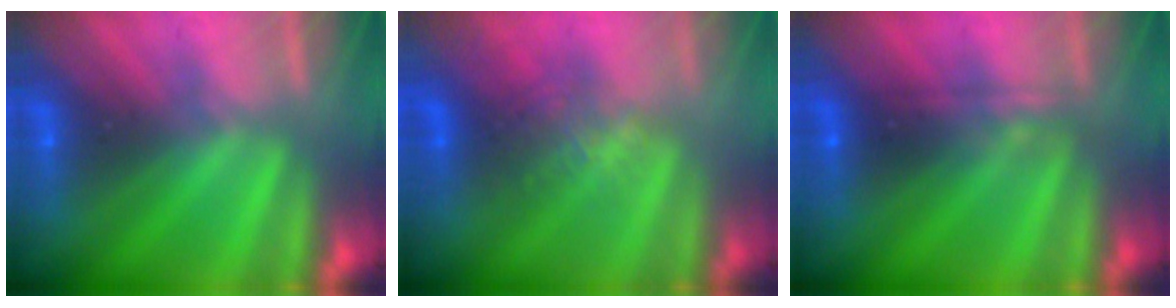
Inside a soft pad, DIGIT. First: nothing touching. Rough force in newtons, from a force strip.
{"total": 2.6}
{"total": 2.3}